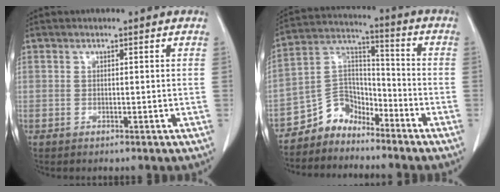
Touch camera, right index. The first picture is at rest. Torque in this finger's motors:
{"motor_torque": [-0.13, -0.04, -0.49, -0.21]}